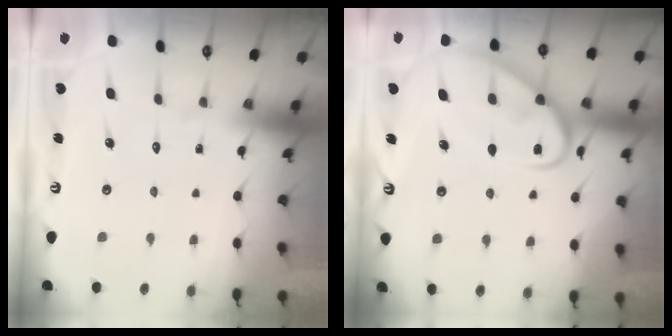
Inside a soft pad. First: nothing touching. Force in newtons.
{"total": 11.6, "press": 11.5, "slide": 1.2}